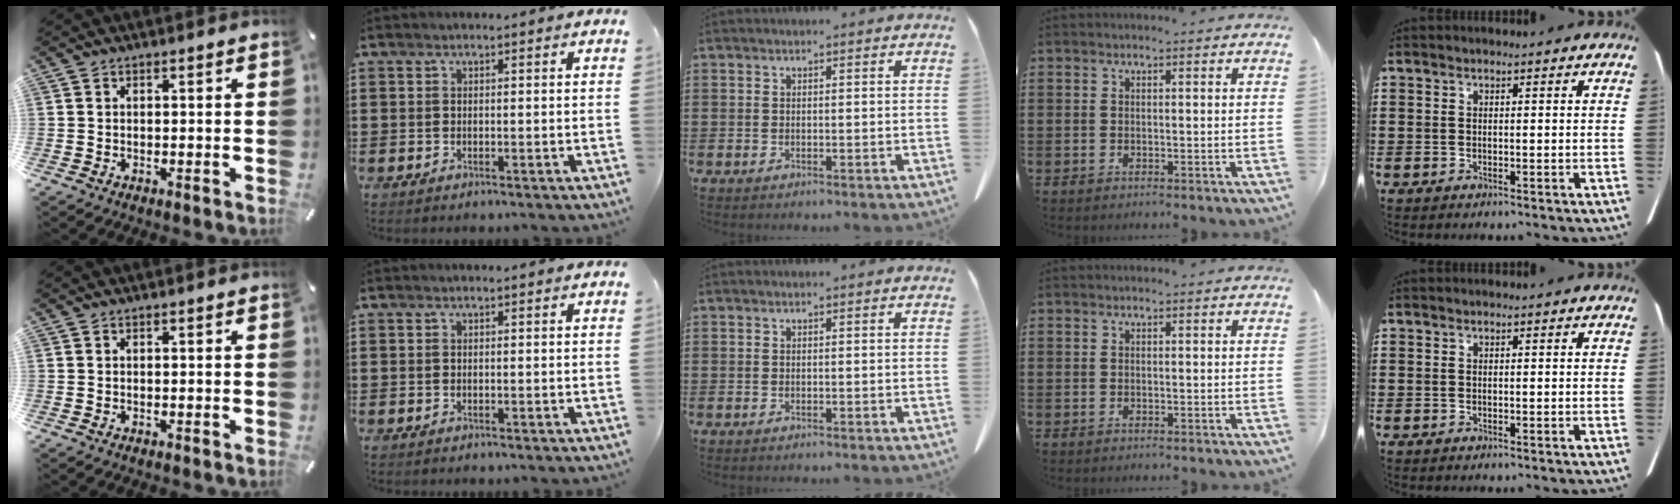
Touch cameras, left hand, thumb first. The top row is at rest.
{}